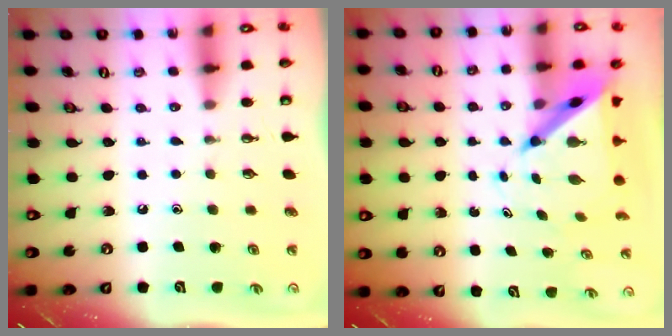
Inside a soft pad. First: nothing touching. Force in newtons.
{"total": 8.1, "press": 8.1, "slide": 0.6}